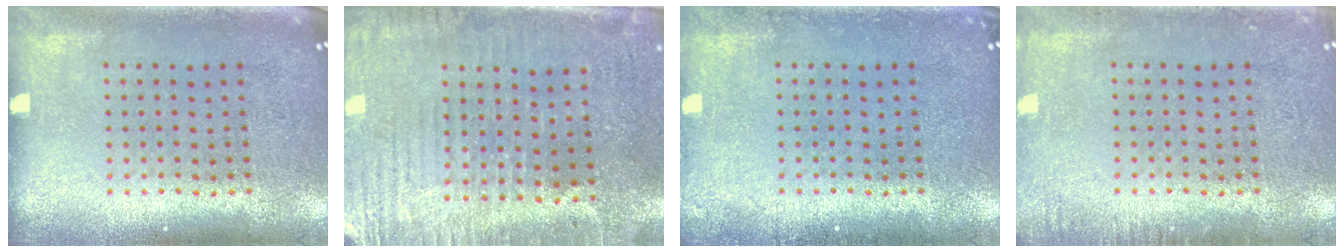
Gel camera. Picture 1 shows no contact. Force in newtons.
{"total": 3.1, "press": 2.8, "slide": 1.4}
{"total": 0.8, "press": 0.8, "slide": 0.1}
{"total": 1.3, "press": 1.2, "slide": 0.2}